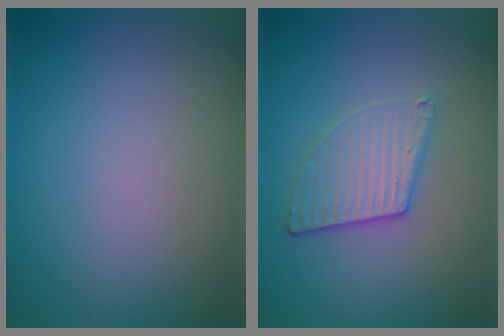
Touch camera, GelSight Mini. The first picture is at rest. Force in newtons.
{"total": 3.4, "press": 2.9, "slide": 1.7}